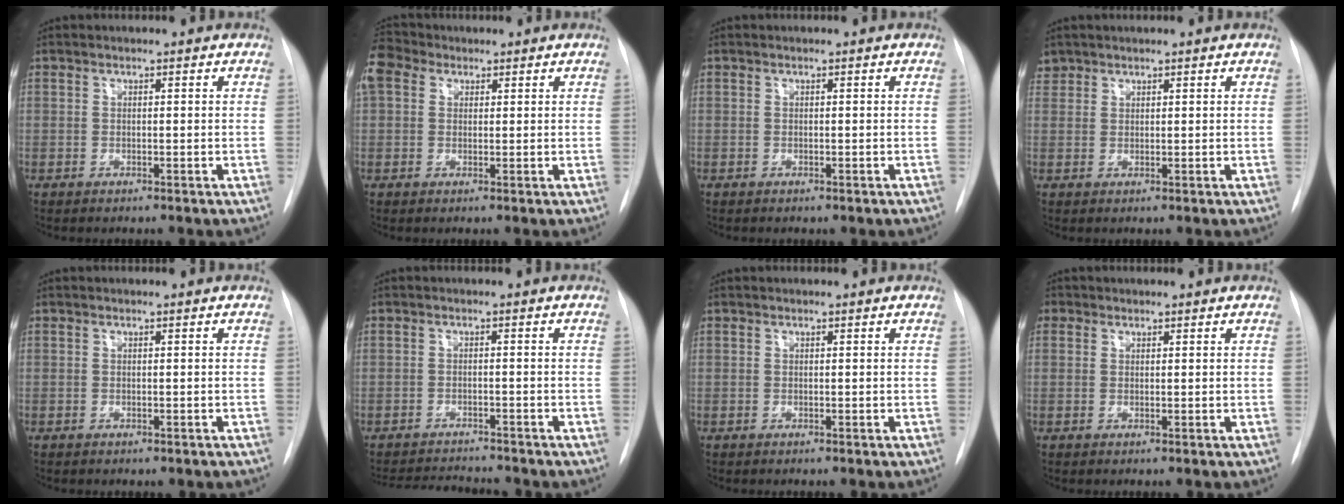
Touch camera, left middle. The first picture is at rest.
{"total": 6.5, "force": [3.4, 4.6, 3.1], "torque": [-0.088, 0.038, 0.070]}
{"total": 0.0}
{"total": 1.9, "force": [1.5, 1.1, -0.2], "torque": [0.007, 0.011, 0.027]}
{"total": 0.6, "force": [-0.5, 0.2, 0.3], "torque": [-0.008, -0.001, -0.006]}
{"total": 6.7, "force": [-6.6, 0.3, 1.4], "torque": [-0.019, -0.004, -0.100]}
{"total": 0.0}
{"total": 1.1, "force": [0.5, 1.0, 0.1], "torque": [0.008, 0.002, 0.004]}